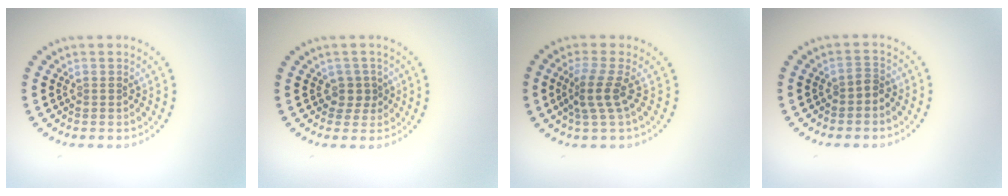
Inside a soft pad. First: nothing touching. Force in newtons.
{"total": 1.6, "press": 1.2, "slide": 1.1}
{"total": 2.6, "press": 1.9, "slide": 1.9}
{"total": 1.1, "press": 0.8, "slide": 0.7}